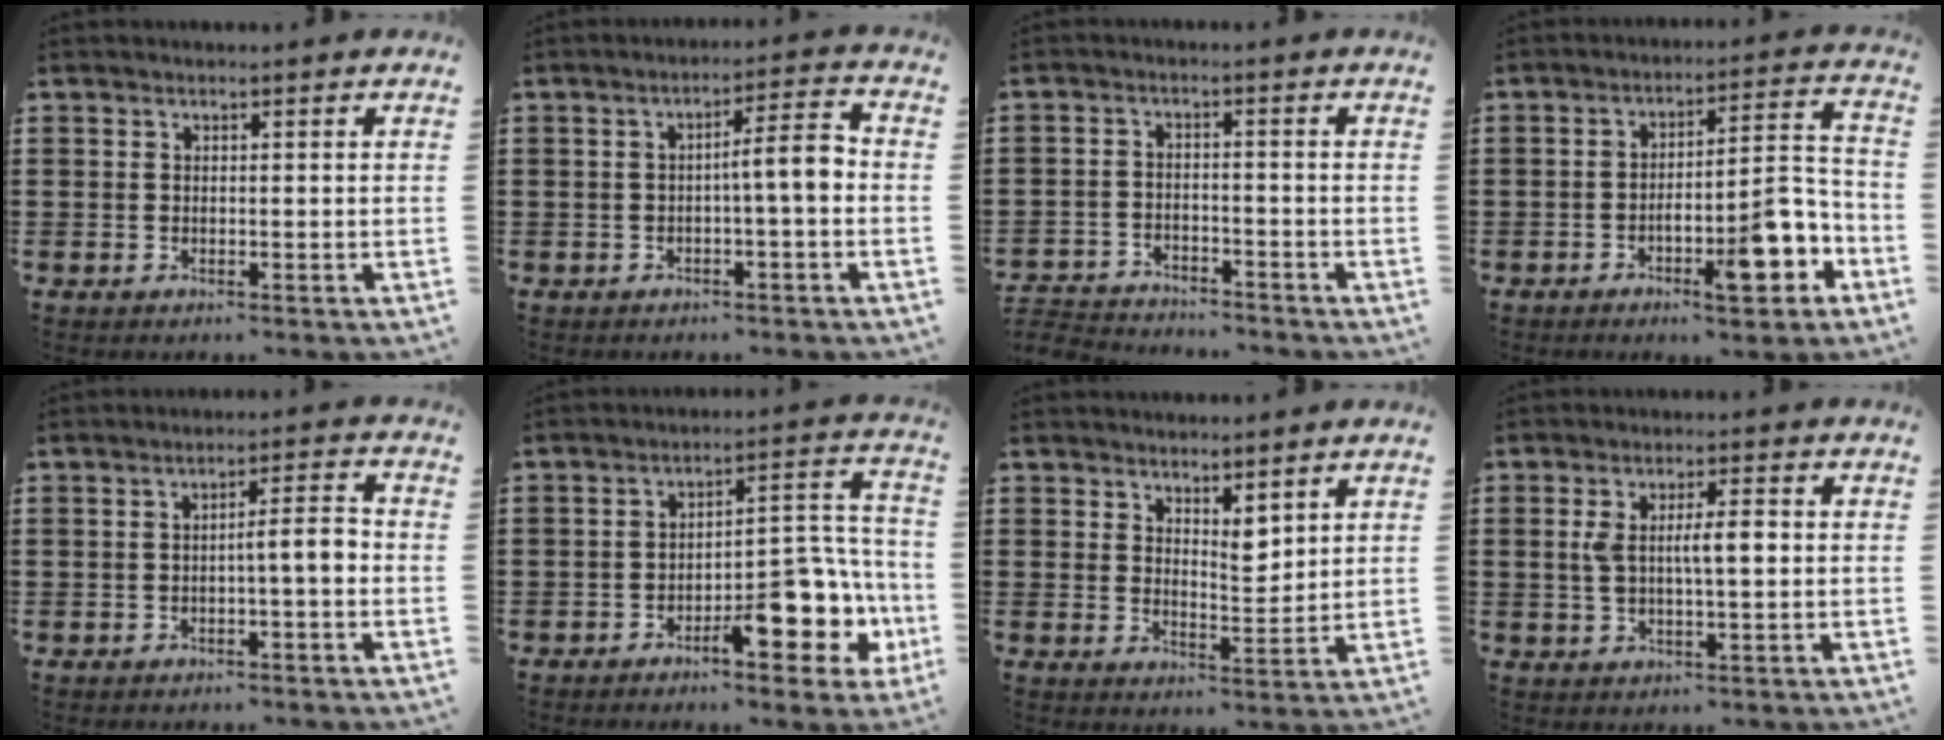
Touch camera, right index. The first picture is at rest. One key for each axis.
{"total": 5.5, "fx": -0.4, "fy": 0.7, "fz": 5.4, "tx": -0.100, "ty": 0.006, "tz": -0.012}
{"total": 3.2, "fx": -3.1, "fy": 0.4, "fz": -0.2, "tx": -0.013, "ty": -0.001, "tz": -0.071}
{"total": 10.6, "fx": -5.1, "fy": 3.3, "fz": 8.7, "tx": -0.110, "ty": 0.002, "tz": -0.088}
{"total": 4.2, "fx": -0.9, "fy": 0.5, "fz": 4.1, "tx": -0.073, "ty": 0.005, "tz": -0.019}
{"total": 10.8, "fx": -5.8, "fy": 4.3, "fz": 8.0, "tx": -0.085, "ty": 0.008, "tz": -0.102}
{"total": 3.9, "fx": 3.1, "fy": 1.5, "fz": 1.8, "tx": -0.027, "ty": -0.009, "tz": 0.053}
{"total": 5.4, "fx": 0.5, "fy": 1.7, "fz": 5.1, "tx": -0.104, "ty": 0.003, "tz": 0.003}